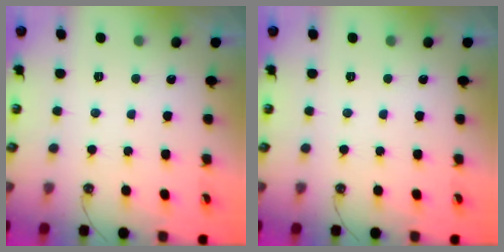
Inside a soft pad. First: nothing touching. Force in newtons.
{"total": 0.0}